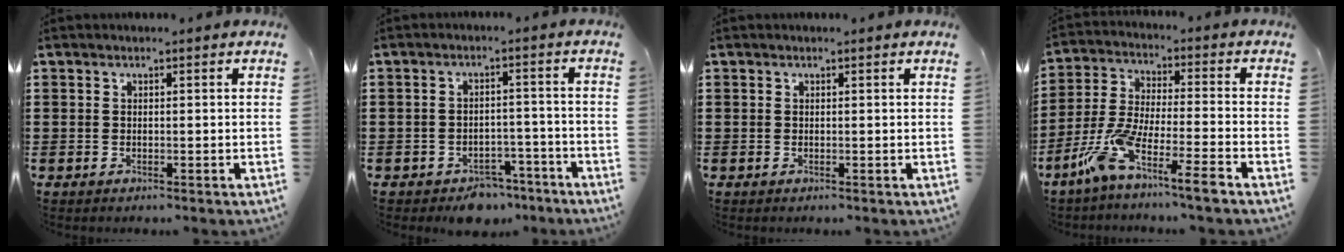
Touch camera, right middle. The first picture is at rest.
{"total": 3.8, "force": [-3.5, 1.2, 0.6], "torque": [-0.015, 0.008, -0.071]}
{"total": 0.0}
{"total": 8.8, "force": [-6.7, 0.1, 5.7], "torque": [-0.134, -0.009, -0.136]}